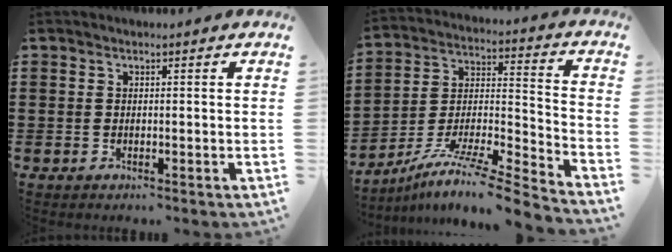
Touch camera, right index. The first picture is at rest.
{"total": 9.2, "force": [-7.5, 0.5, 5.2], "torque": [-0.092, 0.004, -0.154]}